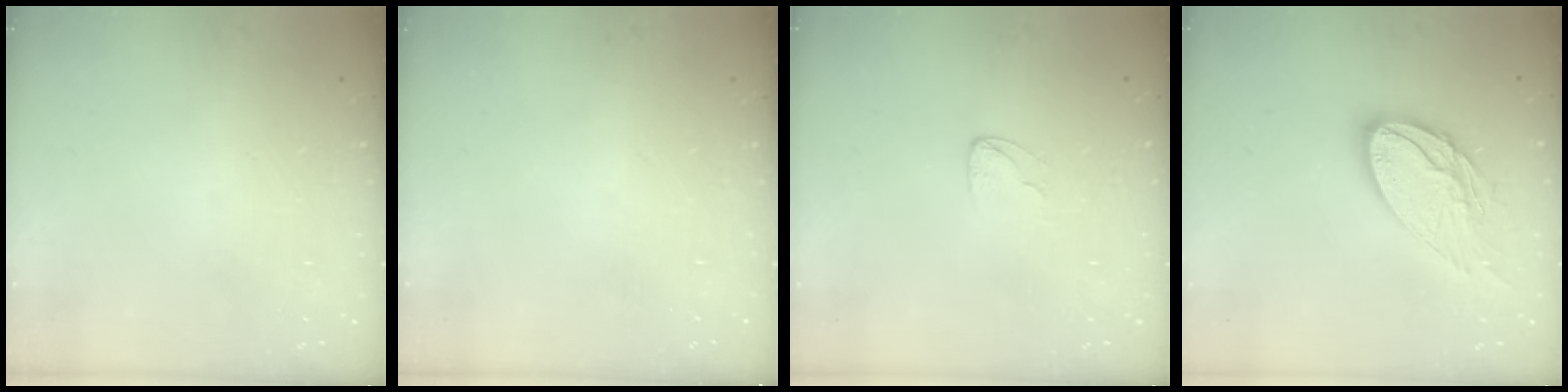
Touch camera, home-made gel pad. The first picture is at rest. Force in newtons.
{"total": 0.0}
{"total": 3.8, "press": 3.8, "slide": 0.3}
{"total": 14.2, "press": 14.2, "slide": 0.8}